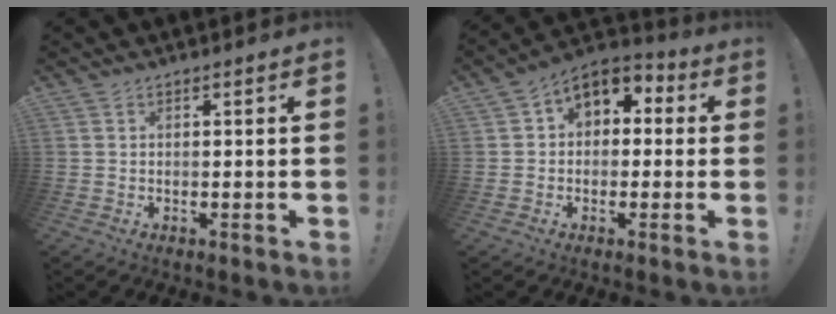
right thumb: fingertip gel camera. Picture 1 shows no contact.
{"total": 7.2, "force": [2.0, 5.8, 3.8], "torque": [-0.060, 0.000, 0.045]}